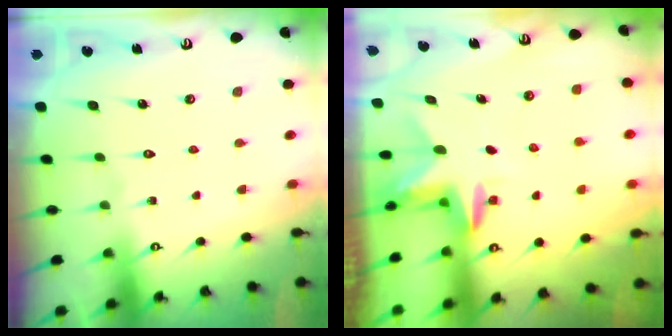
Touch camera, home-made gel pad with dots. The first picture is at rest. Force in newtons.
{"total": 3.0, "press": 3.0, "slide": 0.2}